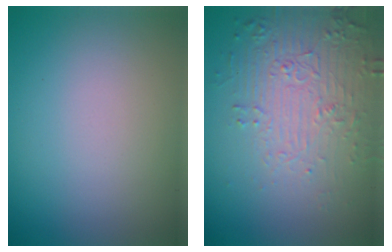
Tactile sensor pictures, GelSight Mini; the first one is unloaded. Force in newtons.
{"total": 6.0, "press": 3.8, "slide": 4.6}